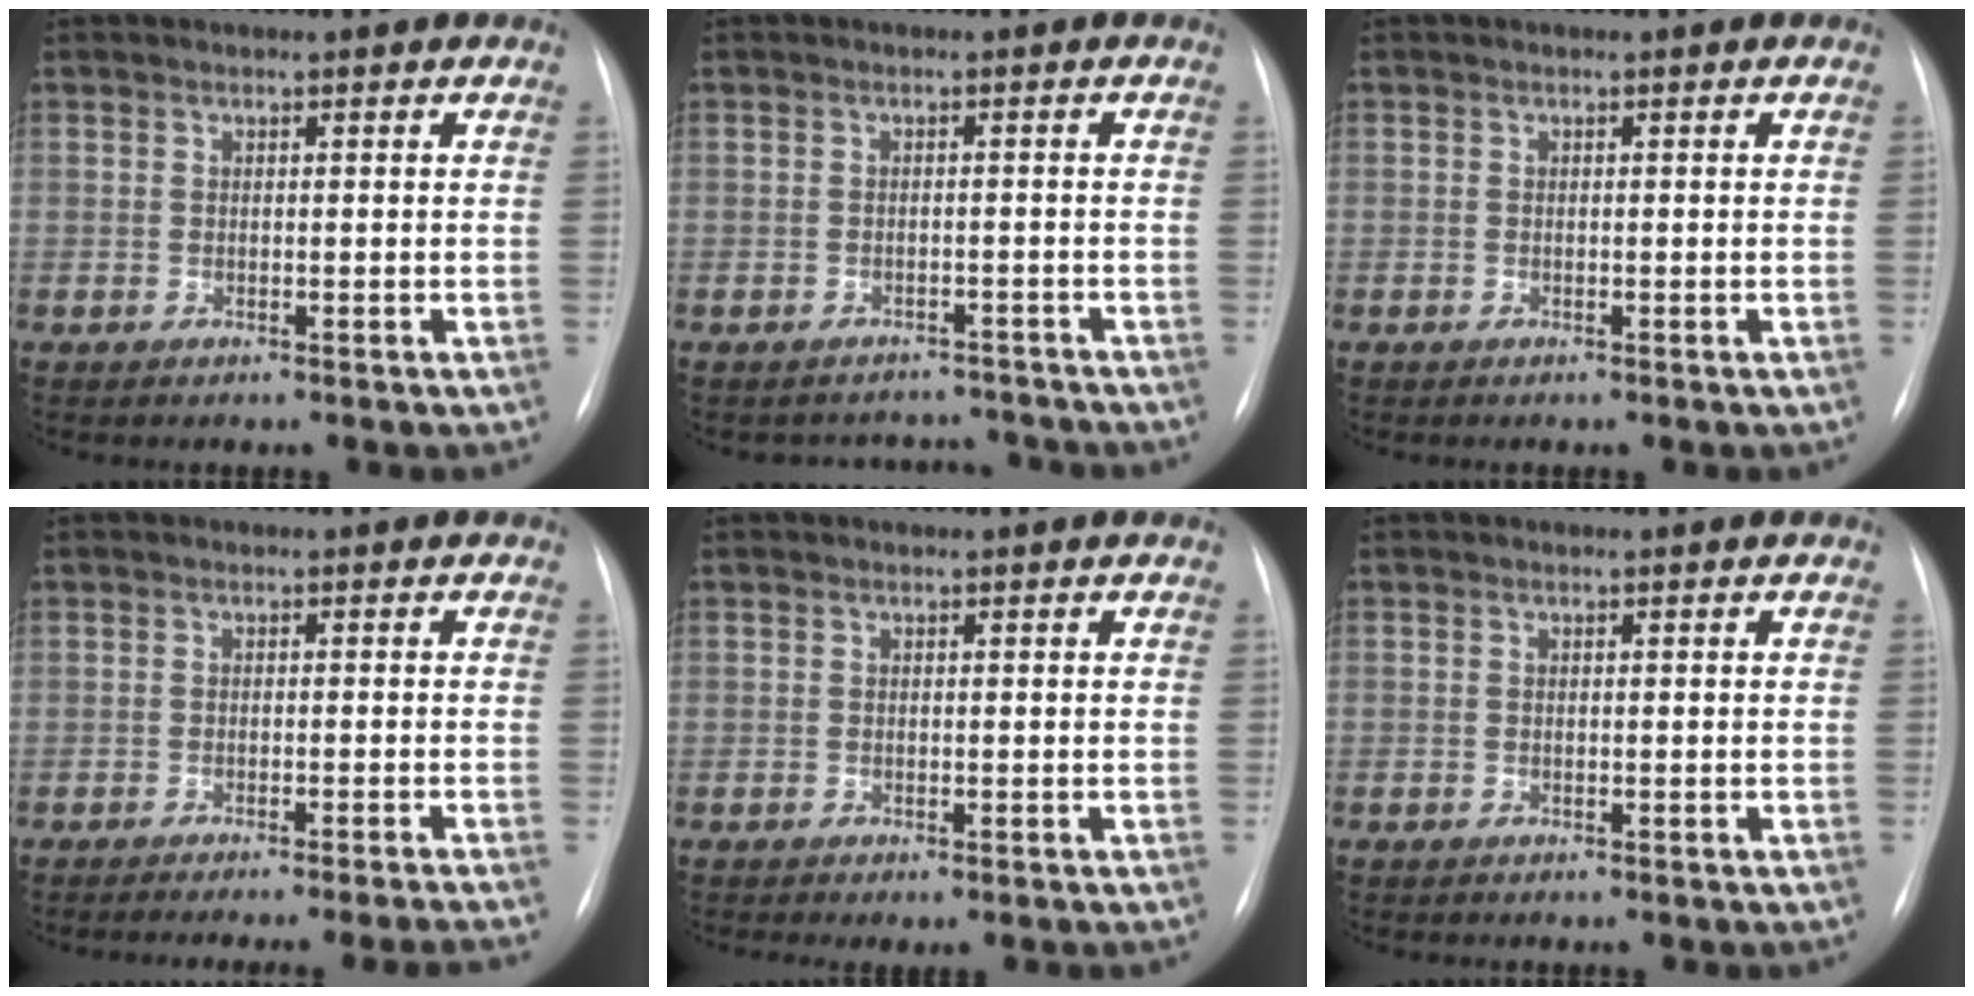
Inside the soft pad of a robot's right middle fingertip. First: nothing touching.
{"total": 5.1, "force": [-4.8, 1.5, -1.1], "torque": [0.017, 0.022, -0.057]}
{"total": 0.0}
{"total": 11.3, "force": [-10.5, -1.4, 4.1], "torque": [-0.026, -0.020, -0.134]}
{"total": 1.7, "force": [-1.3, 0.6, 0.9], "torque": [-0.010, -0.002, -0.016]}
{"total": 0.6, "force": [-0.5, 0.3, 0.2], "torque": [-0.011, 0.001, -0.009]}